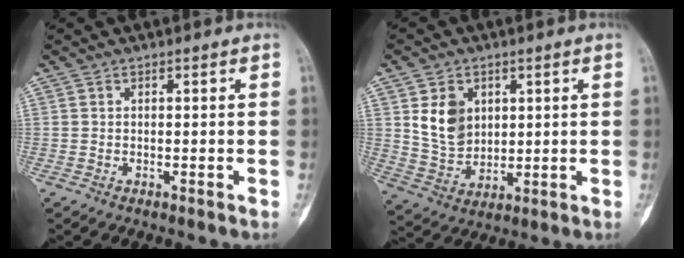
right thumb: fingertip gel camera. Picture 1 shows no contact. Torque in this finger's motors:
{"motor_torque": [0.15, 0.19, 0.31, -0.11, 0.05]}